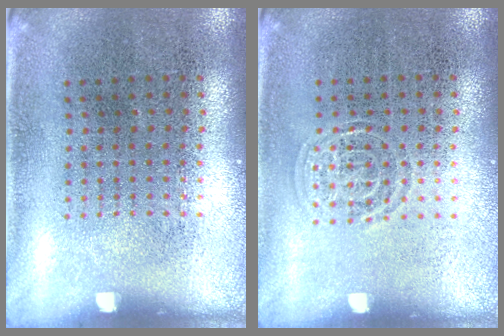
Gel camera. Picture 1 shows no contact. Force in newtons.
{"total": 1.3, "press": 1.3, "slide": 0.2}